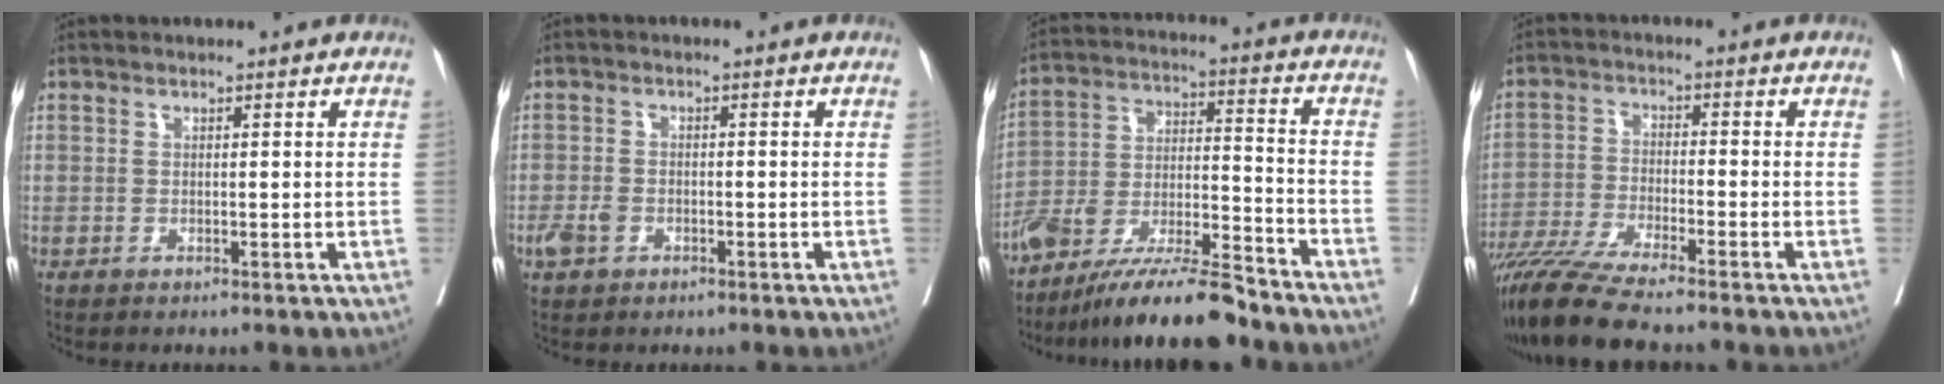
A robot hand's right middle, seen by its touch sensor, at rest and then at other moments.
{"total": 2.6, "force": [-1.3, 1.7, 1.5], "torque": [-0.030, 0.002, -0.021]}
{"total": 14.7, "force": [-12.6, 0.9, 7.4], "torque": [-0.130, 0.001, -0.228]}
{"total": 10.8, "force": [-9.1, -0.3, 5.7], "torque": [-0.096, -0.033, -0.160]}